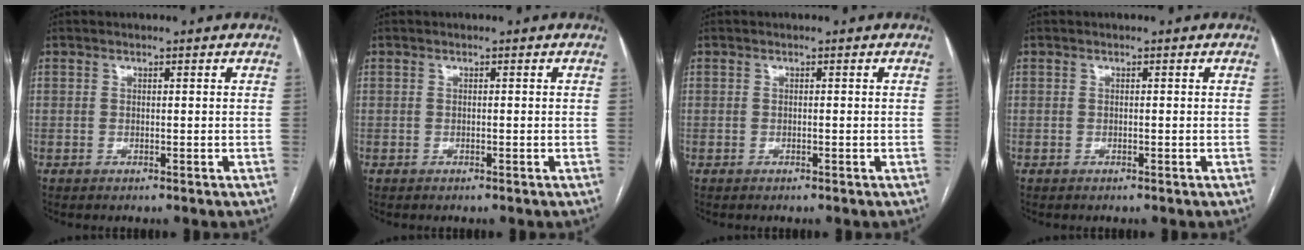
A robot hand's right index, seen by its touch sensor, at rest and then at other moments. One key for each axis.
{"total": 0.0}
{"total": 0.0}
{"total": 0.0}